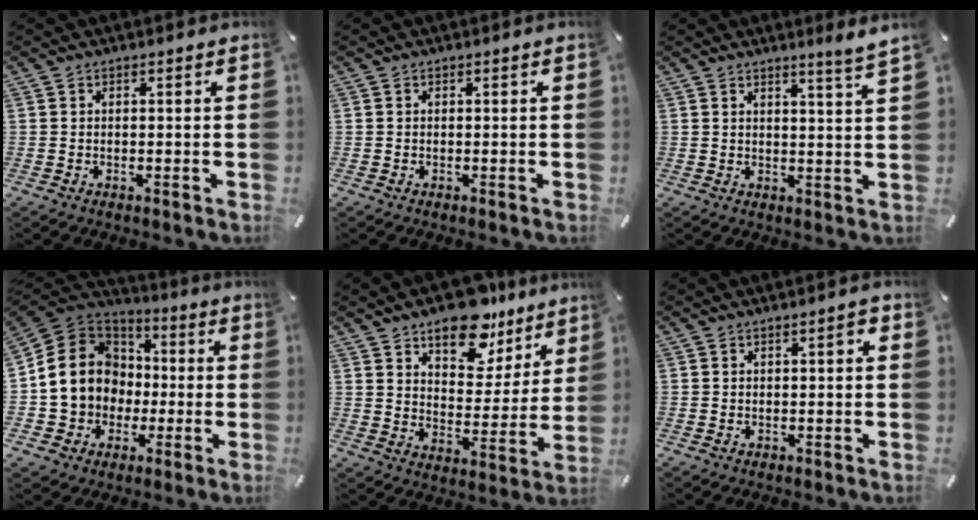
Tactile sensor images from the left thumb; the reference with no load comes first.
{"total": 0.0}
{"total": 2.6, "force": [1.9, -0.5, 1.6], "torque": [-0.032, -0.012, 0.034]}
{"total": 15.1, "force": [-1.1, 13.9, 5.8], "torque": [-0.132, 0.020, -0.013]}
{"total": 13.7, "force": [10.5, 7.2, 5.0], "torque": [-0.056, -0.083, 0.187]}
{"total": 1.8, "force": [0.4, 0.5, 1.7], "torque": [-0.030, 0.005, 0.004]}